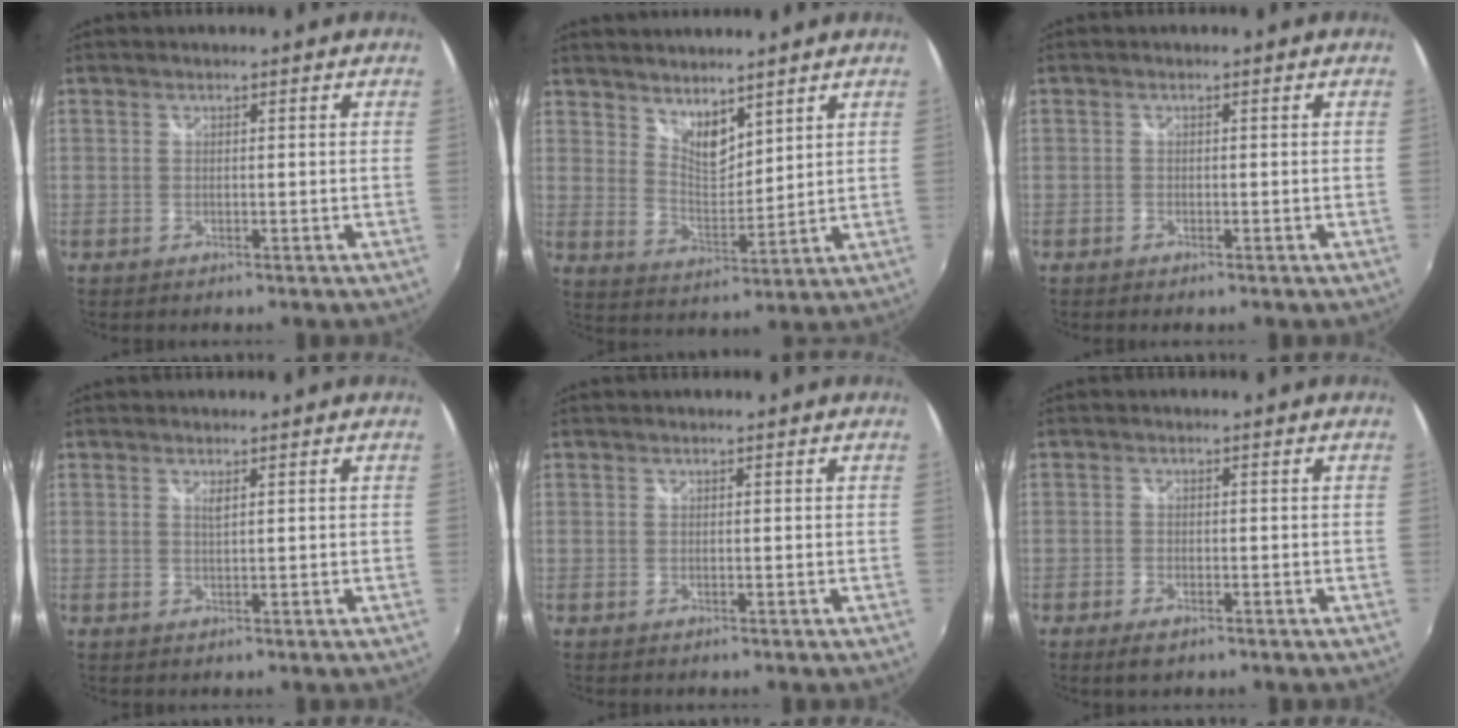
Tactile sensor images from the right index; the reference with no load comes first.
{"total": 6.7, "force": [5.5, 2.5, 3.0], "torque": [-0.040, -0.005, 0.099]}
{"total": 0.6, "force": [-0.5, 0.3, 0.2], "torque": [-0.006, -0.004, -0.011]}
{"total": 0.9, "force": [0.5, 0.1, 0.7], "torque": [-0.013, 0.000, 0.009]}
{"total": 0.0}
{"total": 2.7, "force": [-1.8, 1.1, 1.6], "torque": [-0.040, -0.008, -0.034]}